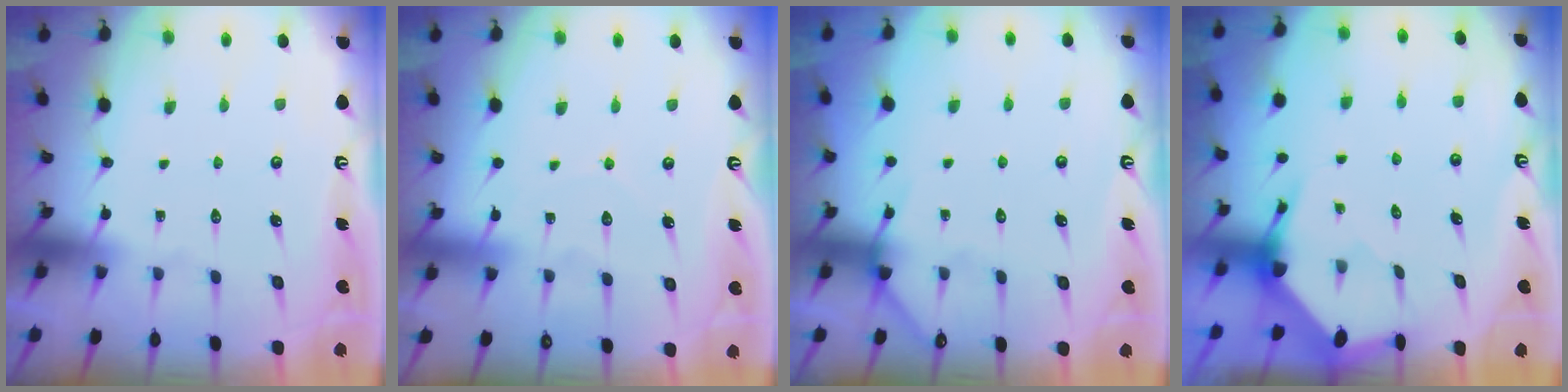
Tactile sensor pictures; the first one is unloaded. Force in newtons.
{"total": 5.9, "press": 5.8, "slide": 0.6}
{"total": 4.4, "press": 4.3, "slide": 0.5}
{"total": 3.6, "press": 3.6, "slide": 0.5}